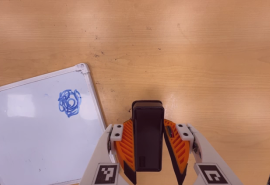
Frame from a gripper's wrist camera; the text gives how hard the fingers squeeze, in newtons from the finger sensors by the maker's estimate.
{"total": 3.7, "left": 2.8, "right": 4.6}